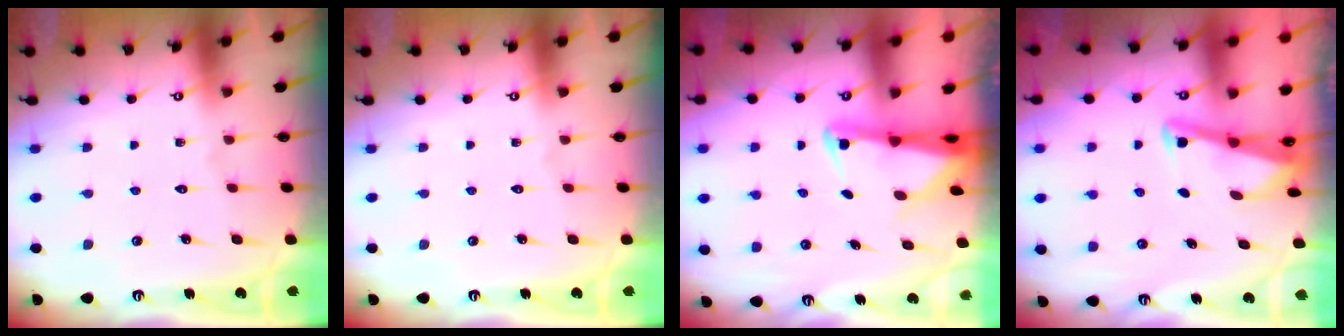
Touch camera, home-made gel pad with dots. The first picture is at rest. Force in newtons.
{"total": 0.0}
{"total": 2.6, "press": 2.5, "slide": 0.5}
{"total": 2.8, "press": 2.7, "slide": 0.4}